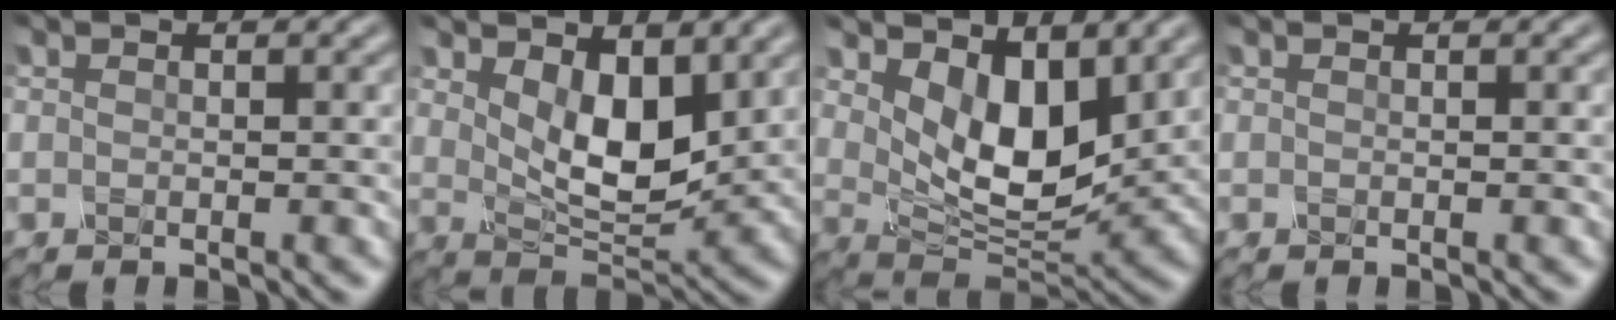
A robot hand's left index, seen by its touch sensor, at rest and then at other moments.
{"total": 5.4, "force": [1.8, 2.6, 4.3], "torque": [-0.085, -0.013, 0.049]}
{"total": 5.8, "force": [2.4, 3.1, 4.3], "torque": [-0.084, -0.021, 0.052]}
{"total": 0.0}